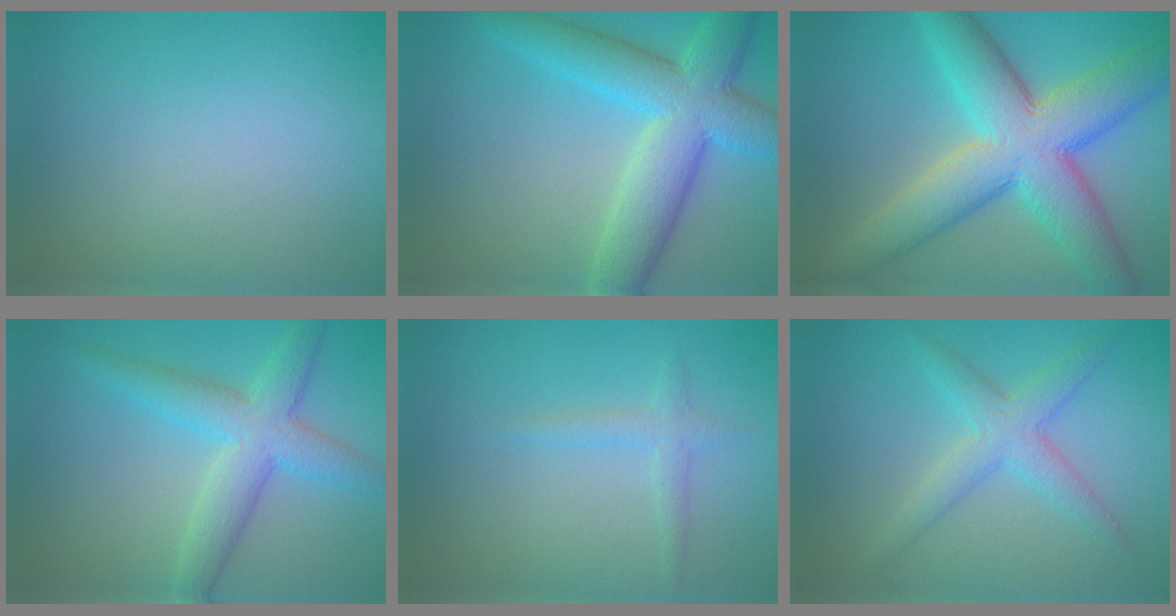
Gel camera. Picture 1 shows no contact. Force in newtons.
{"total": 7.9, "press": 7.9, "slide": 0.2}
{"total": 11.1, "press": 11.1, "slide": 0.4}
{"total": 4.9, "press": 4.9, "slide": 0.1}
{"total": 1.4, "press": 1.4, "slide": 0.1}
{"total": 3.4, "press": 3.4, "slide": 0.2}